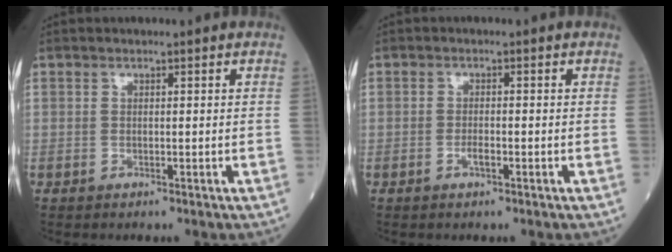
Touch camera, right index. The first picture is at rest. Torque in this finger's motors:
{"motor_torque": [0.28, -0.10, 0.15, 0.04]}